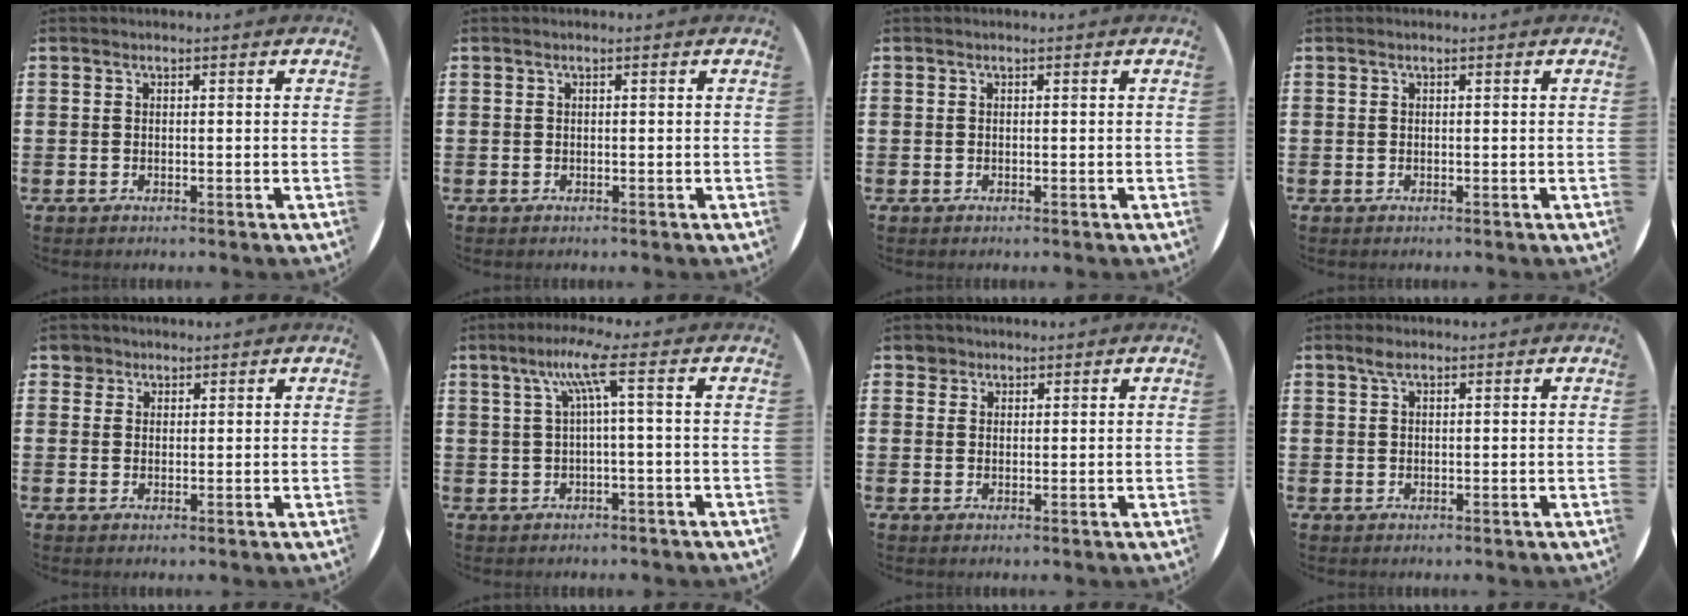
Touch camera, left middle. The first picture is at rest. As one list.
[{"total": 0.0}, {"total": 0.0}, {"total": 0.0}, {"total": 2.1, "force": [1.6, 1.3, 0.1], "torque": [0.001, 0.002, 0.031]}, {"total": 6.1, "force": [1.4, 0.1, 5.9], "torque": [-0.111, 0.002, 0.014]}, {"total": 1.7, "force": [1.4, 1.0, 0.1], "torque": [0.003, 0.000, 0.027]}, {"total": 1.6, "force": [1.1, 0.8, 0.8], "torque": [-0.011, 0.002, 0.017]}]